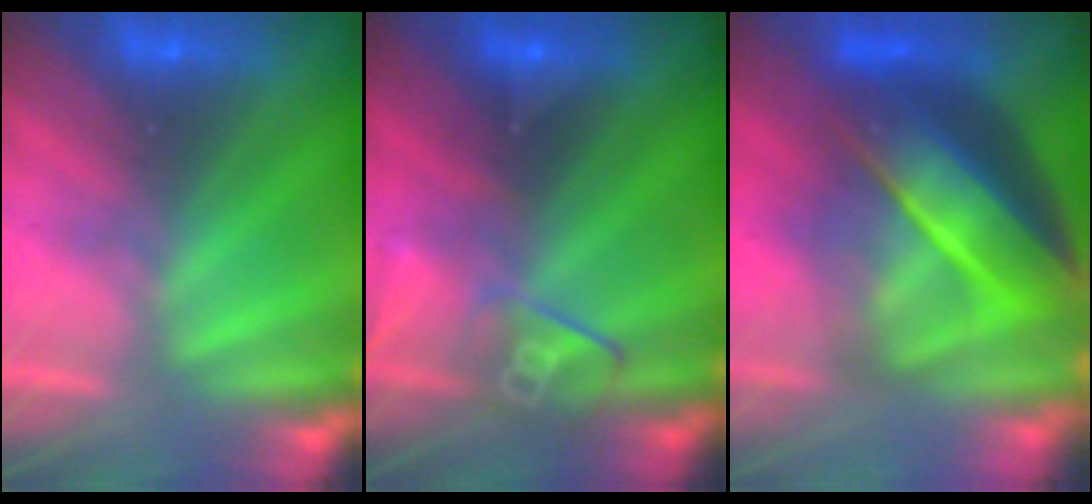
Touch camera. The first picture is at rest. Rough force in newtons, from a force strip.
{"total": 2.6}
{"total": 7.3}